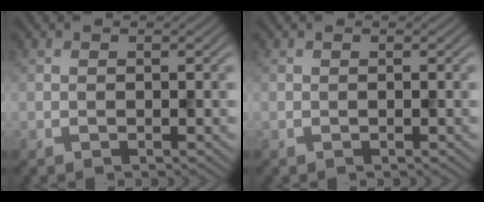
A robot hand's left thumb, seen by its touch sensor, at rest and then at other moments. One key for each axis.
{"total": 0.0}